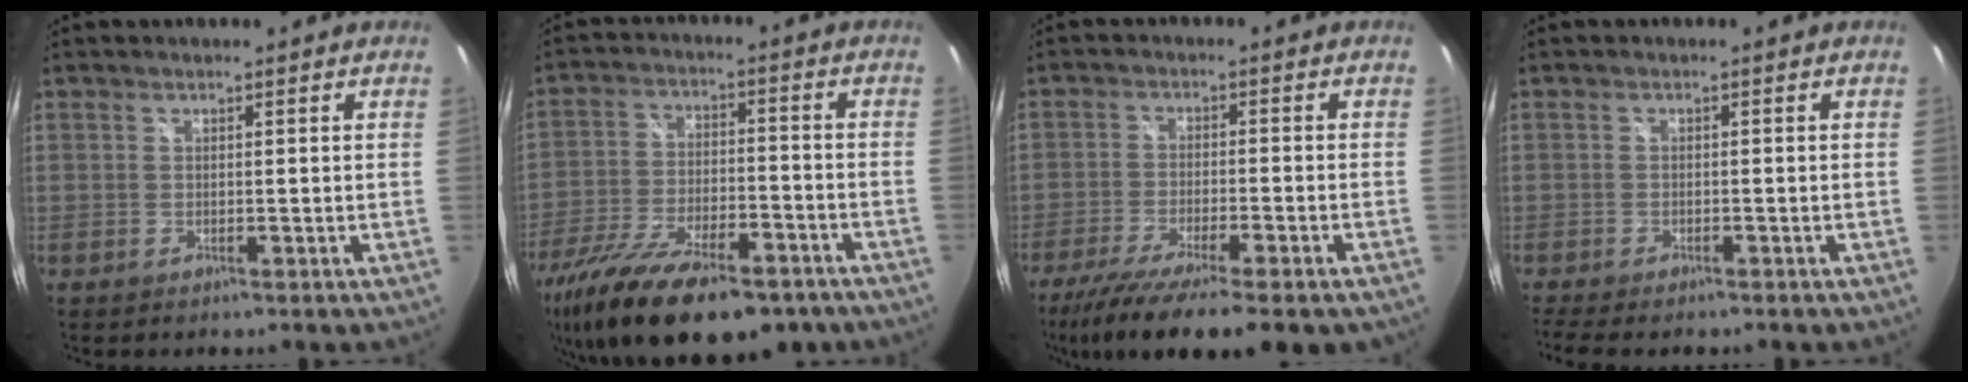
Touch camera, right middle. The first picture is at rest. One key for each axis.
{"total": 24.3, "fx": -17.3, "fy": 8.9, "fz": 14.6, "tx": -0.288, "ty": -0.056, "tz": -0.272}
{"total": 14.9, "fx": -11.2, "fy": 1.9, "fz": 9.6, "tx": -0.186, "ty": -0.051, "tz": -0.181}
{"total": 5.5, "fx": -4.6, "fy": 0.9, "fz": 2.9, "tx": -0.068, "ty": -0.028, "tz": -0.080}